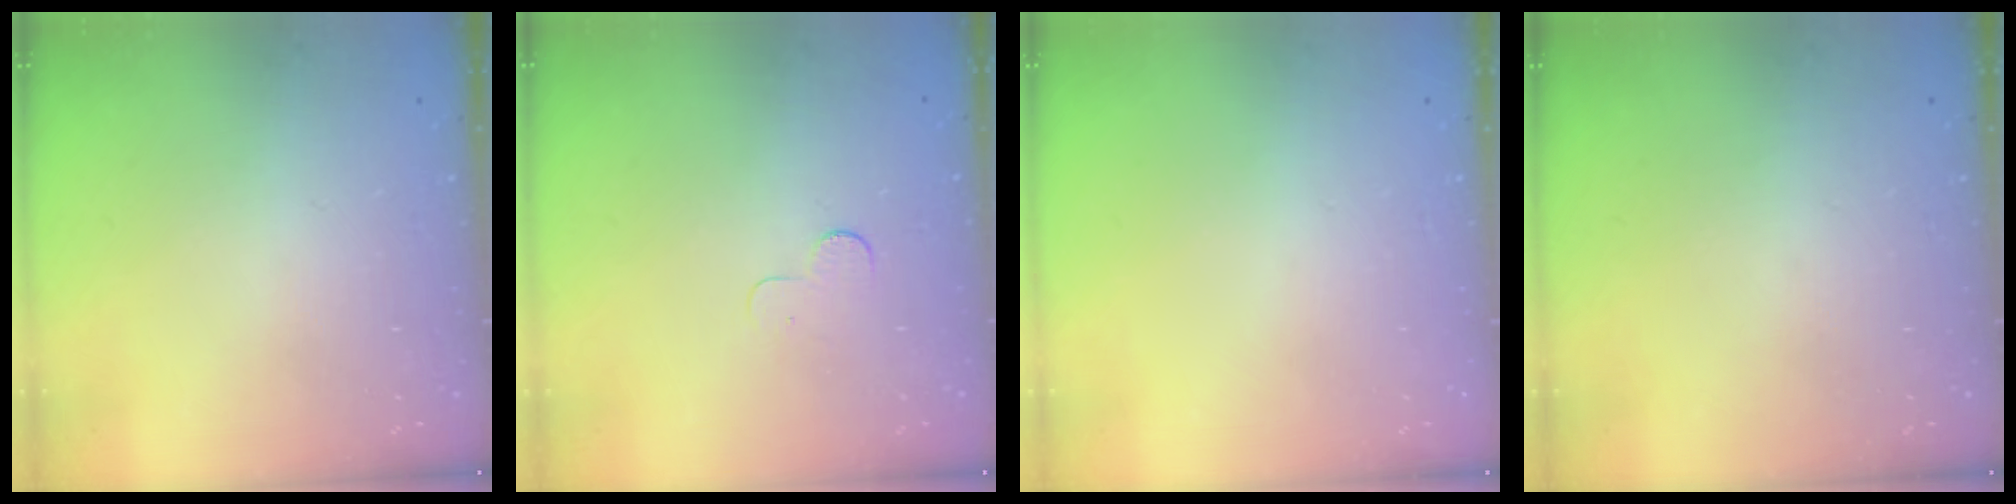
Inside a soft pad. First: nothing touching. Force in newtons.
{"total": 2.9, "press": 2.9, "slide": 0.3}
{"total": 0.0}
{"total": 0.0}